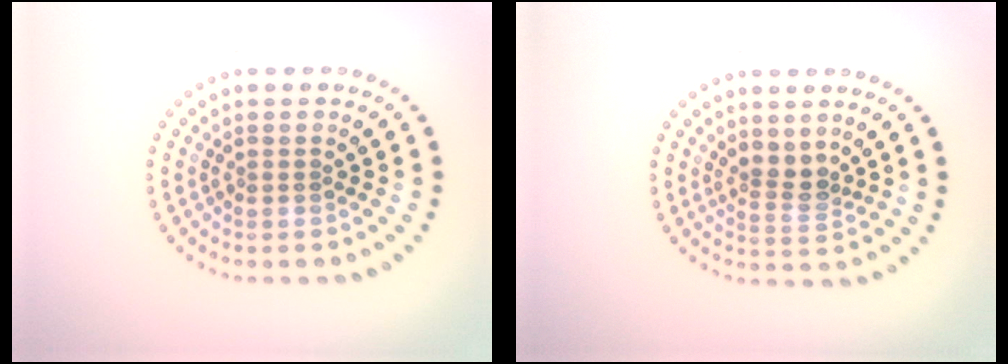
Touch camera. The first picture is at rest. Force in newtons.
{"total": 2.4, "press": 1.8, "slide": 1.6}